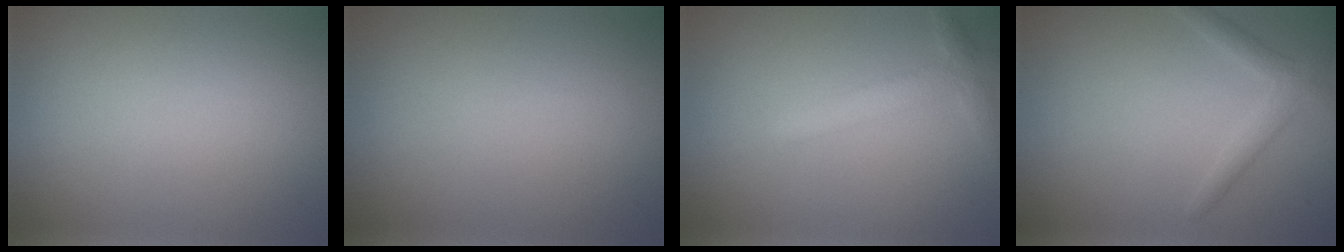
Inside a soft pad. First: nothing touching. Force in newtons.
{"total": 0.0}
{"total": 2.6, "press": 2.5, "slide": 0.2}
{"total": 2.0, "press": 2.0, "slide": 0.1}